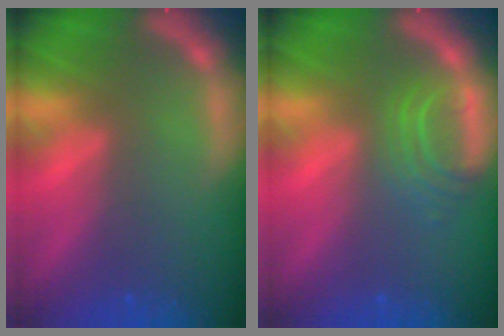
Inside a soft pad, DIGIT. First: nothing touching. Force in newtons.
{"total": 3.5}